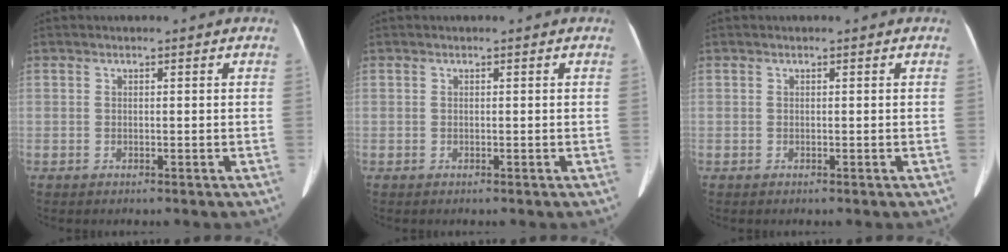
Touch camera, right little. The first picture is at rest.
{"total": 0.0}
{"total": 0.0}